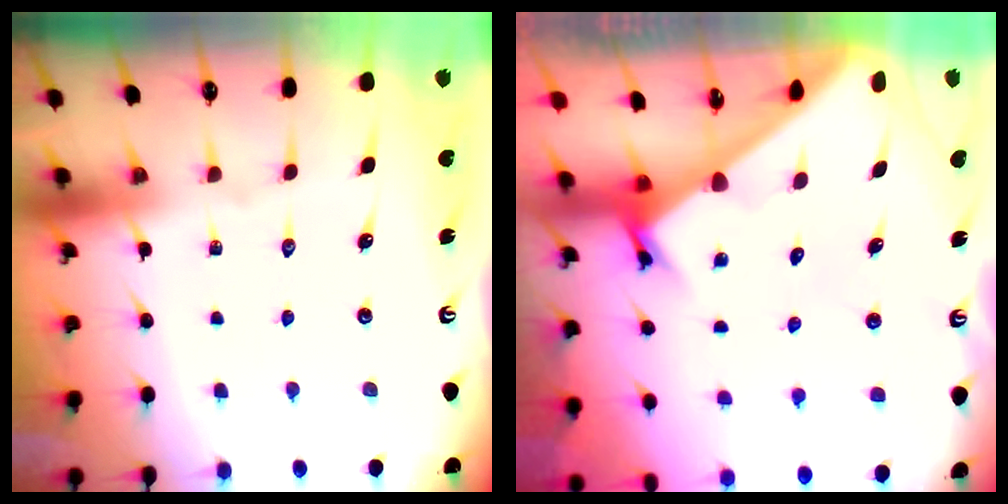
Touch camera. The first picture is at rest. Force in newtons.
{"total": 2.2, "press": 2.2, "slide": 0.1}